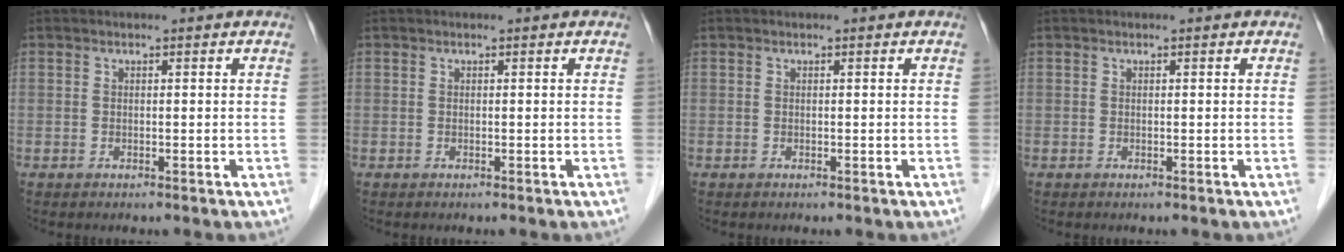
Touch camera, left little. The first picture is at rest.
{"total": 0.0}
{"total": 0.0}
{"total": 0.0}